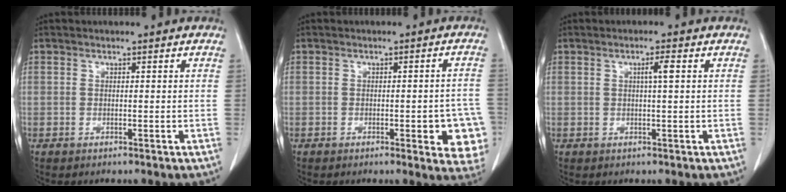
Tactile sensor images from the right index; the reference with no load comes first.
{"total": 8.2, "force": [-2.8, 2.2, 7.4], "torque": [-0.066, 0.003, -0.033]}
{"total": 2.0, "force": [0.5, -0.1, 1.9], "torque": [-0.035, 0.002, 0.008]}